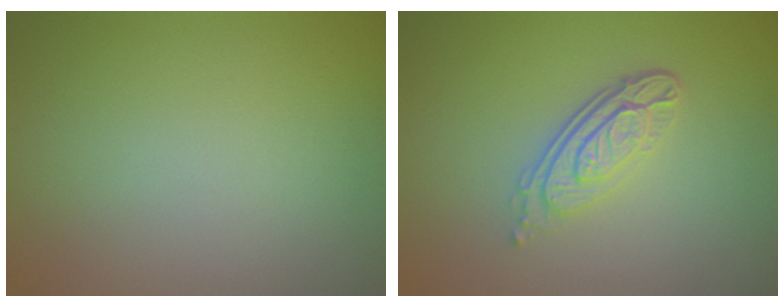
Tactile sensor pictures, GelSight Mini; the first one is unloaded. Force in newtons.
{"total": 4.3, "press": 3.0, "slide": 3.1}